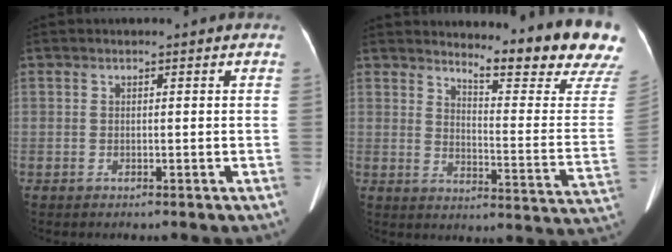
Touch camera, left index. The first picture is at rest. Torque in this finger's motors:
{"motor_torque": [0.27, -0.84, -0.28, -0.02]}